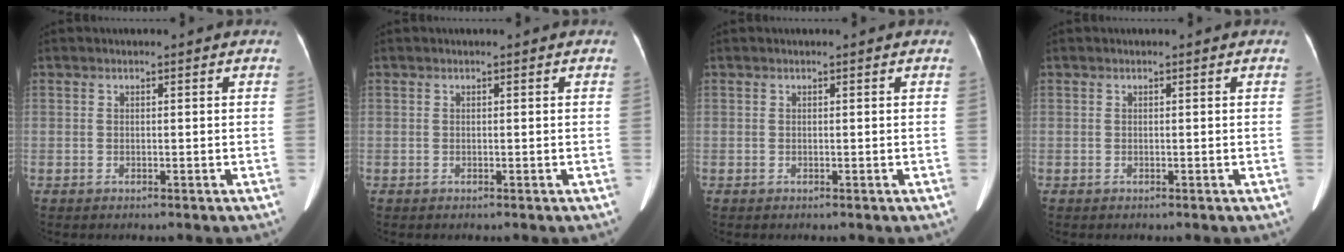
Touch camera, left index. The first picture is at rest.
{"total": 0.0}
{"total": 0.0}
{"total": 0.0}